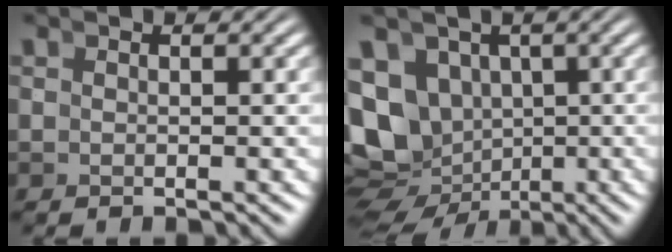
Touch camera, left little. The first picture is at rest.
{"total": 14.6, "force": [-3.5, 13.0, 5.8], "torque": [-0.137, -0.063, -0.046]}